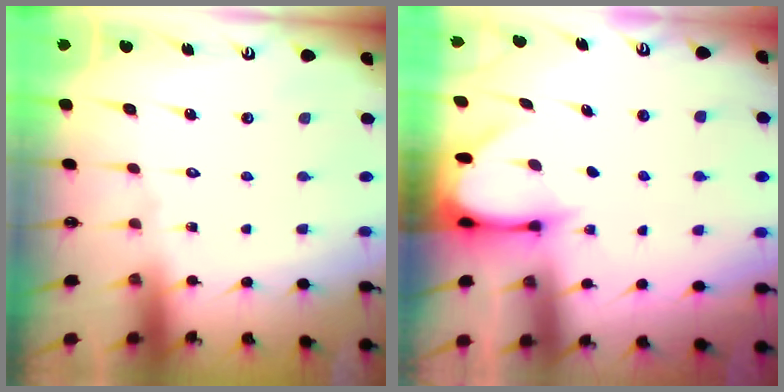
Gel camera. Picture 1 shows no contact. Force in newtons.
{"total": 3.5, "press": 3.4, "slide": 0.3}